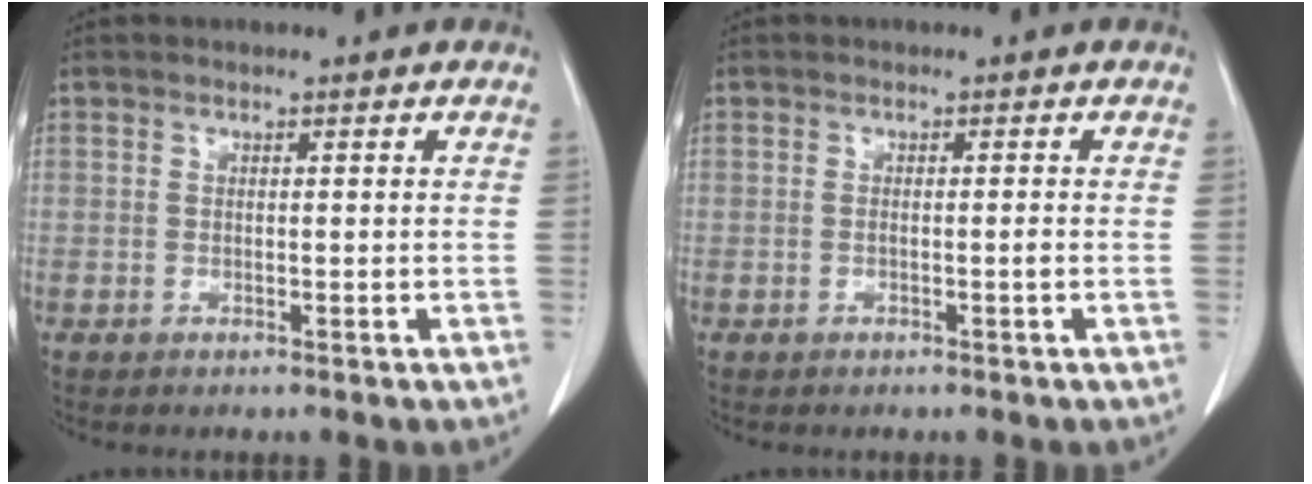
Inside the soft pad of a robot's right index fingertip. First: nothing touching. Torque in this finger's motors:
{"motor_torque": [-0.04, -0.01, -0.04, 0.00]}